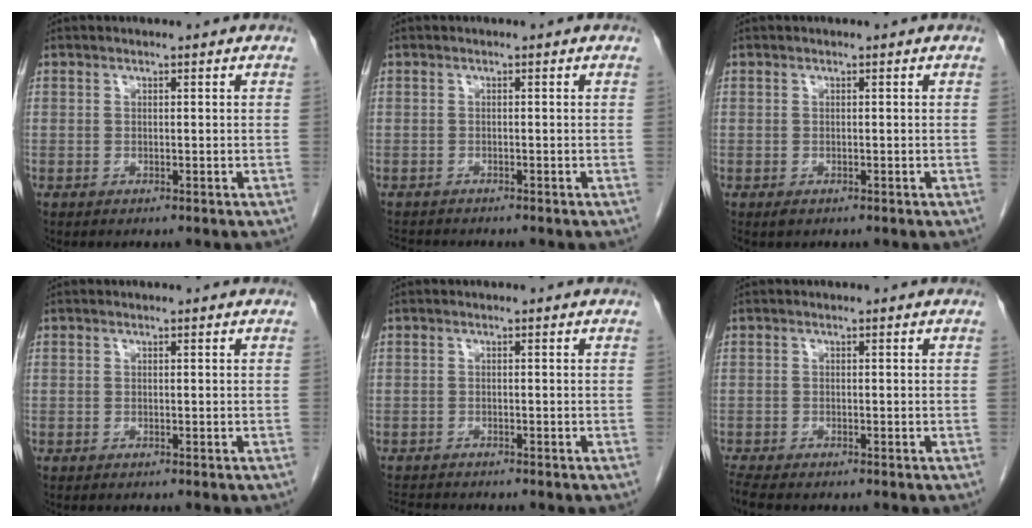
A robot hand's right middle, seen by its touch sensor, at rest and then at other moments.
{"total": 2.9, "force": [-2.8, 0.3, 0.7], "torque": [-0.014, -0.013, -0.044]}
{"total": 0.6, "force": [-0.4, 0.3, 0.4], "torque": [-0.008, -0.001, -0.003]}
{"total": 0.0}
{"total": 3.5, "force": [-3.4, 0.2, 0.8], "torque": [-0.014, -0.016, -0.056]}
{"total": 3.6, "force": [-3.1, 0.6, 1.7], "torque": [-0.037, -0.012, -0.053]}